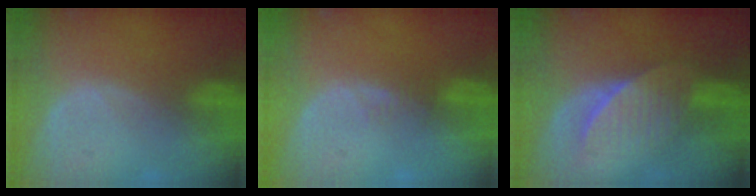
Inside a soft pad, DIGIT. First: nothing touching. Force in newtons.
{"total": 1.3, "press": 1.2, "slide": 0.2}
{"total": 7.5, "press": 6.6, "slide": 3.5}